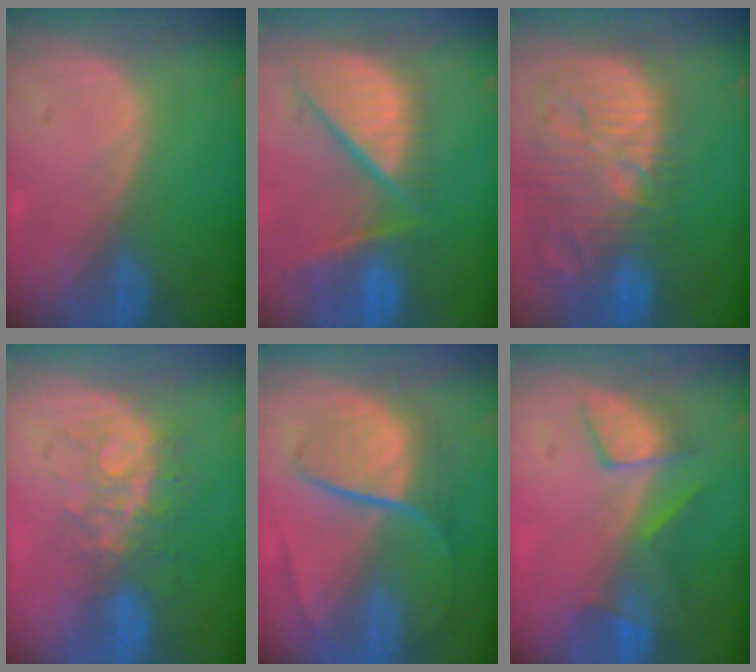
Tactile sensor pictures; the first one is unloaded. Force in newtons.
{"total": 12.4, "press": 10.2, "slide": 7.0}
{"total": 15.0, "press": 13.0, "slide": 7.4}
{"total": 8.1, "press": 7.1, "slide": 3.9}
{"total": 9.1, "press": 7.6, "slide": 4.9}
{"total": 5.9, "press": 5.7, "slide": 1.1}